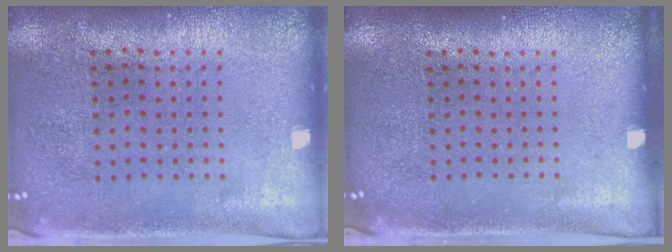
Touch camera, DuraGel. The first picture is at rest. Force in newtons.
{"total": 0.0}